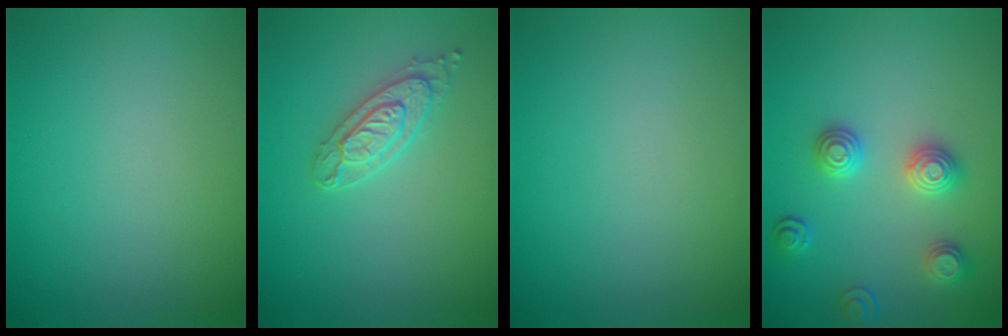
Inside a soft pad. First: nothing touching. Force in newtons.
{"total": 2.5, "press": 2.4, "slide": 0.6}
{"total": 0.0}
{"total": 3.0, "press": 2.9, "slide": 0.6}